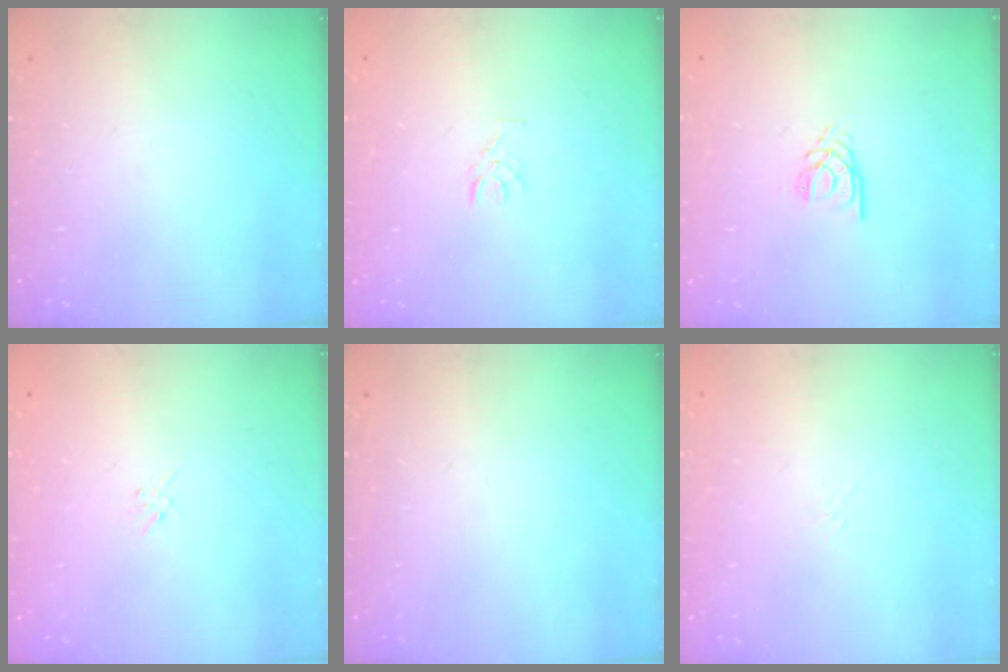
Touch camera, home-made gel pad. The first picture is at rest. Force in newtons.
{"total": 3.6, "press": 3.6, "slide": 0.3}
{"total": 2.8, "press": 2.8, "slide": 0.3}
{"total": 1.3, "press": 1.2, "slide": 0.5}
{"total": 0.0}
{"total": 2.6, "press": 2.5, "slide": 0.6}